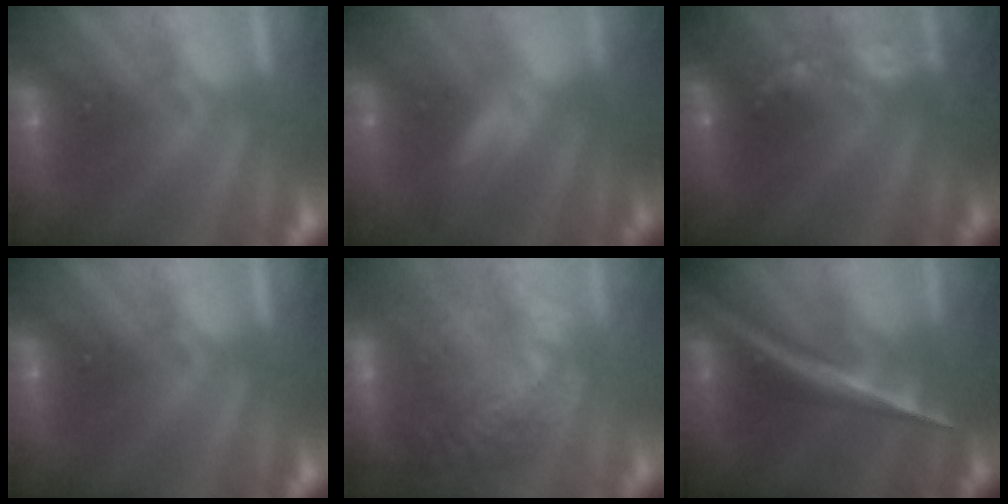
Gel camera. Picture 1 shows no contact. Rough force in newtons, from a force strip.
{"total": 1.6}
{"total": 2.5}
{"total": 0.0}
{"total": 8.2}
{"total": 2.6}